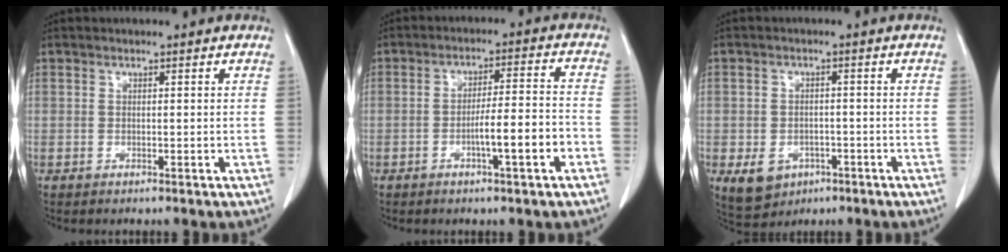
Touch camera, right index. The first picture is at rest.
{"total": 7.3, "force": [-2.9, 0.3, 6.7], "torque": [-0.107, 0.012, -0.042]}
{"total": 5.8, "force": [-2.5, 4.7, 2.3], "torque": [-0.038, 0.001, -0.024]}